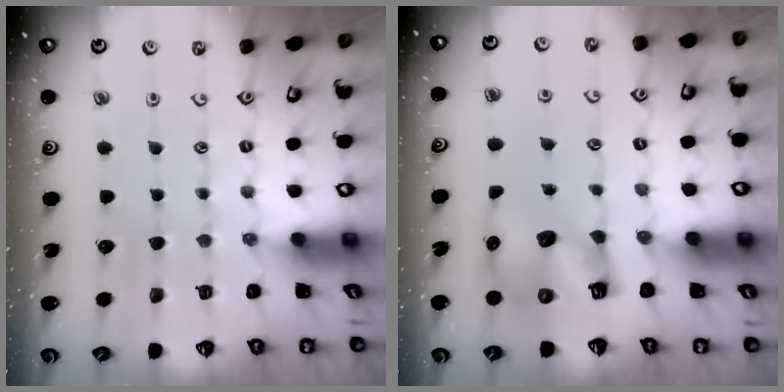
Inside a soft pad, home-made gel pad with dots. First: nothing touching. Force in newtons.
{"total": 8.5, "press": 8.4, "slide": 1.1}